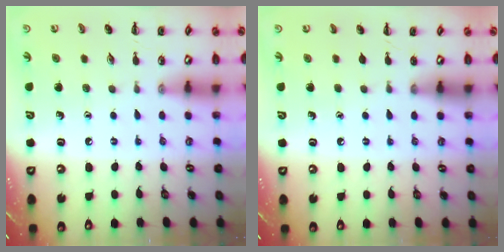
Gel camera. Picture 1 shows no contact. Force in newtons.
{"total": 0.0}